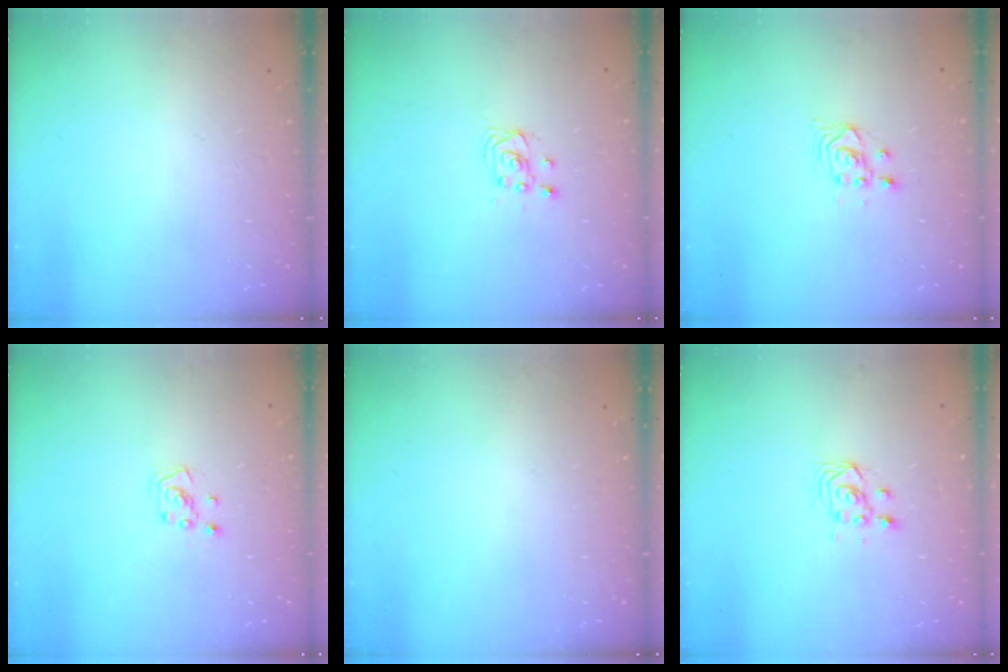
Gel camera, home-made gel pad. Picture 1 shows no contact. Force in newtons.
{"total": 2.9, "press": 2.9, "slide": 0.4}
{"total": 2.5, "press": 2.5, "slide": 0.2}
{"total": 4.3, "press": 4.3, "slide": 0.4}
{"total": 0.0}
{"total": 3.2, "press": 2.9, "slide": 1.4}